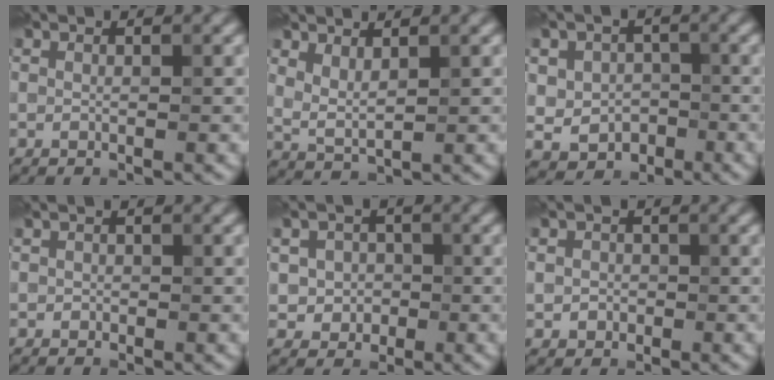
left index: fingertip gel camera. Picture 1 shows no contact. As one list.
[{"total": 2.2, "force": [1.4, 0.7, 1.5], "torque": [-0.035, -0.006, 0.032]}, {"total": 4.6, "force": [-0.4, 4.1, 1.9], "torque": [-0.014, 0.001, -0.022]}, {"total": 0.6, "force": [-0.1, 0.6, 0.1], "torque": [0.003, -0.004, -0.005]}, {"total": 3.8, "force": [0.0, 3.6, 1.4], "torque": [-0.005, 0.011, -0.017]}, {"total": 1.8, "force": [-0.2, 1.7, 0.5], "torque": [0.002, -0.003, -0.004]}]